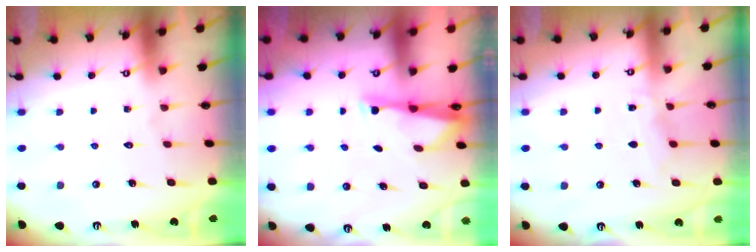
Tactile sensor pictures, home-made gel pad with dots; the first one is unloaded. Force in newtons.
{"total": 3.0, "press": 2.9, "slide": 0.5}
{"total": 4.3, "press": 4.2, "slide": 0.5}